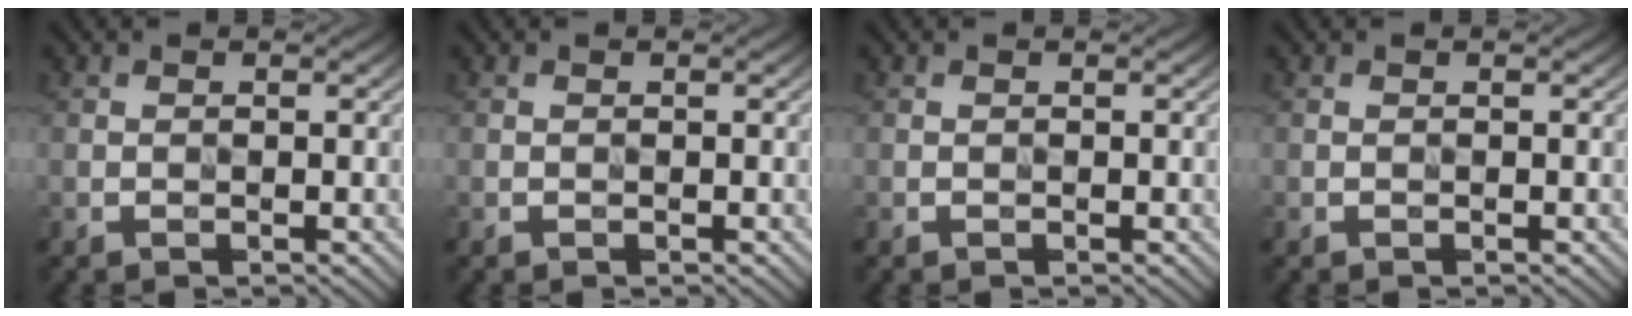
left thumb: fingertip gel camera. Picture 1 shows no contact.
{"total": 0.0}
{"total": 0.0}
{"total": 0.0}